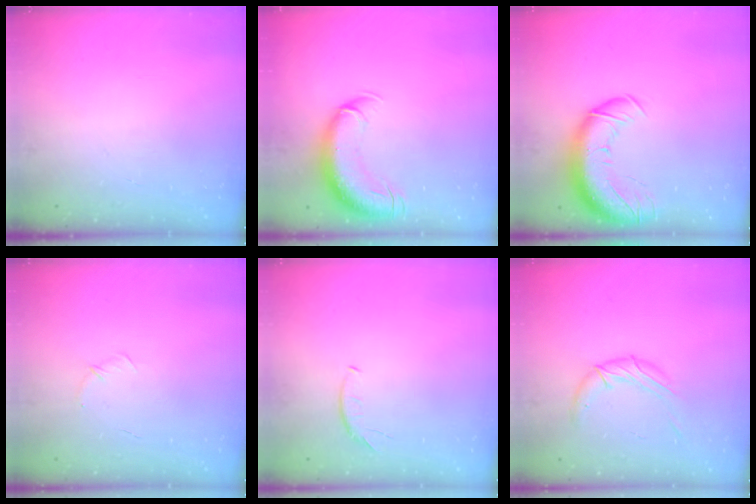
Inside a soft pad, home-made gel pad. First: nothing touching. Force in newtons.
{"total": 11.3, "press": 10.9, "slide": 3.0}
{"total": 15.2, "press": 14.7, "slide": 3.6}
{"total": 5.0, "press": 4.9, "slide": 1.3}
{"total": 5.5, "press": 5.5, "slide": 0.5}
{"total": 9.5, "press": 9.5, "slide": 0.7}